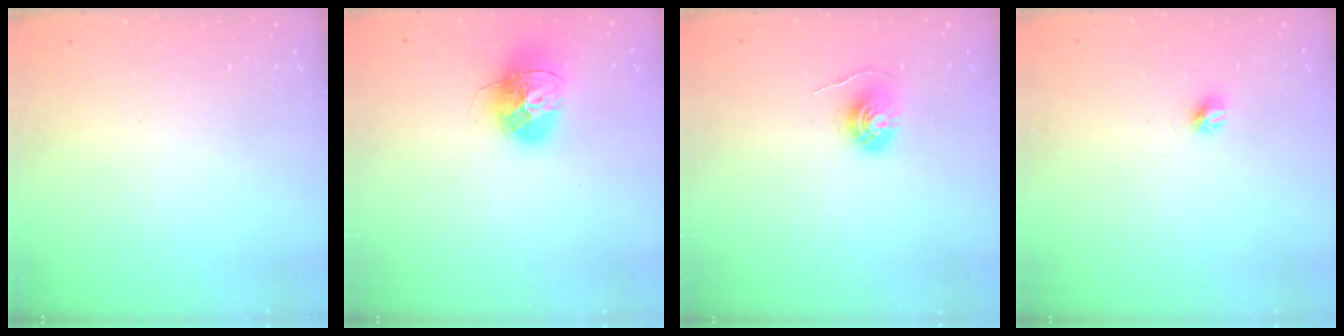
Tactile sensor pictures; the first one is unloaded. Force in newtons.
{"total": 14.5, "press": 14.4, "slide": 1.5}
{"total": 5.7, "press": 5.7, "slide": 0.5}
{"total": 3.6, "press": 3.6, "slide": 0.4}